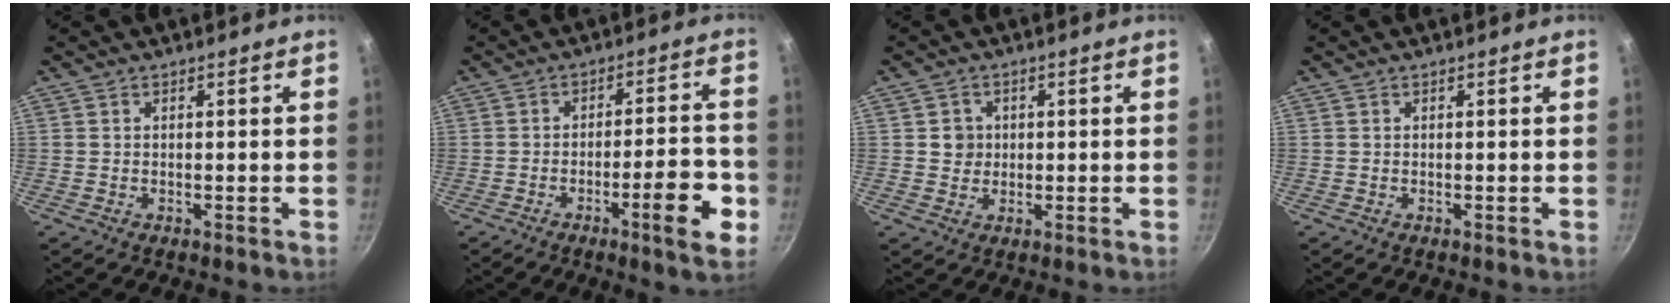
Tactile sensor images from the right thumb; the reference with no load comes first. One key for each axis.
{"total": 10.4, "fx": -4.0, "fy": 2.2, "fz": 9.3, "tx": -0.121, "ty": 0.026, "tz": -0.057}
{"total": 3.2, "fx": 0.5, "fy": 3.0, "fz": 0.9, "tx": 0.005, "ty": 0.003, "tz": 0.004}
{"total": 0.0}